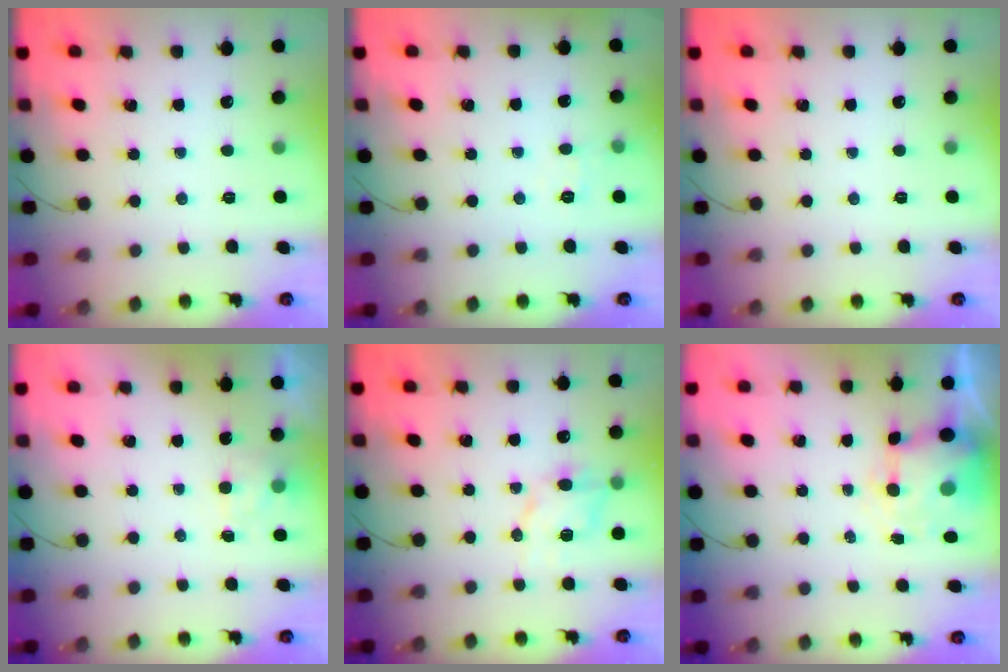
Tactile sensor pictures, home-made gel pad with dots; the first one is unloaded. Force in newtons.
{"total": 6.1, "press": 6.0, "slide": 1.3}
{"total": 0.0}
{"total": 2.0, "press": 1.4, "slide": 1.3}
{"total": 7.5, "press": 7.4, "slide": 1.1}
{"total": 7.0, "press": 6.9, "slide": 1.3}